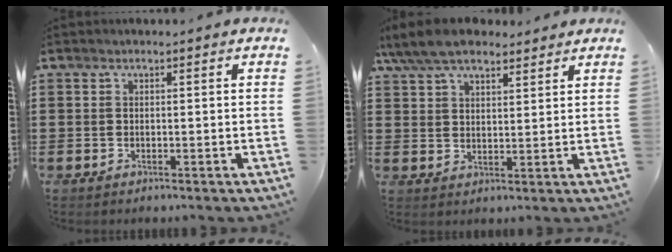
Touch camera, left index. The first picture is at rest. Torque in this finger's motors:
{"motor_torque": [2.14, 0.00, 0.37, 0.21]}